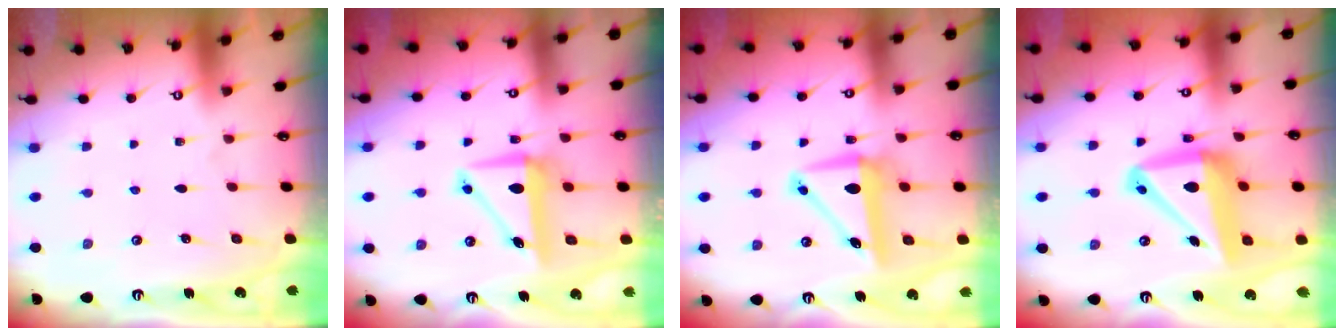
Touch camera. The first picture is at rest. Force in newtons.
{"total": 7.4, "press": 7.2, "slide": 1.7}
{"total": 8.2, "press": 7.6, "slide": 2.9}
{"total": 15.0, "press": 14.7, "slide": 2.6}